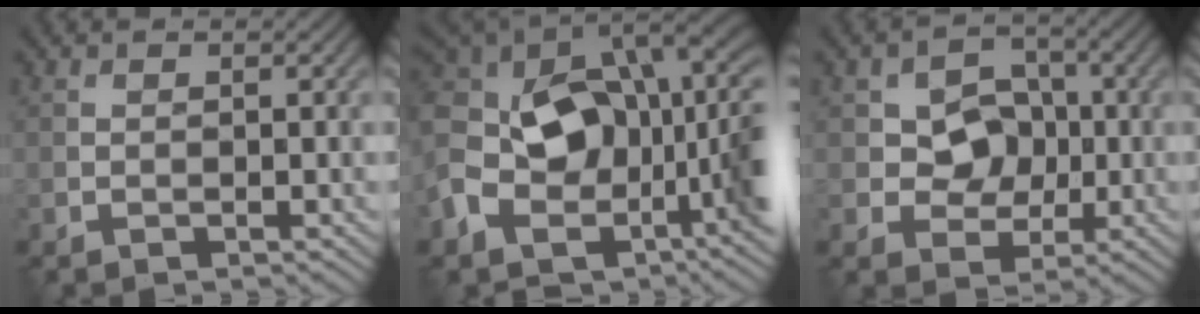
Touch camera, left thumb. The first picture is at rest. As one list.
[{"total": 15.7, "force": [-4.4, 10.9, 10.3], "torque": [-0.219, -0.022, -0.090]}, {"total": 5.7, "force": [0.0, 4.7, 3.1], "torque": [-0.060, -0.003, -0.013]}]